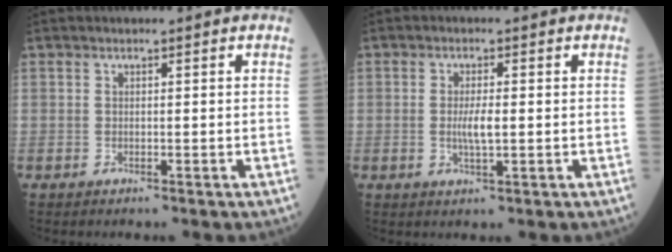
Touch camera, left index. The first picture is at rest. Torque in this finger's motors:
{"motor_torque": [0.77, 0.33, 0.12, 0.03]}